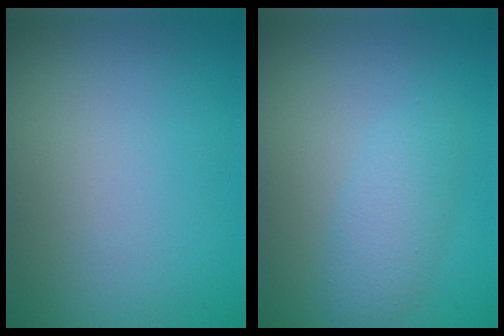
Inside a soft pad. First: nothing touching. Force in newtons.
{"total": 2.4, "press": 2.4, "slide": 0.1}